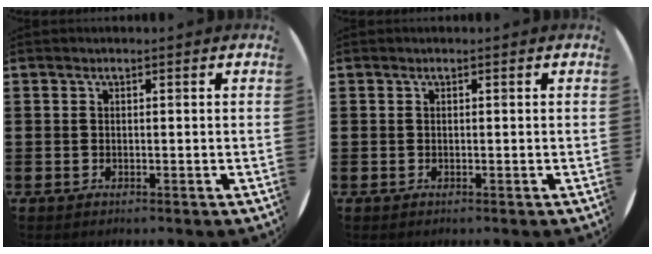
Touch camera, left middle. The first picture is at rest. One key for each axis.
{"total": 0.0}